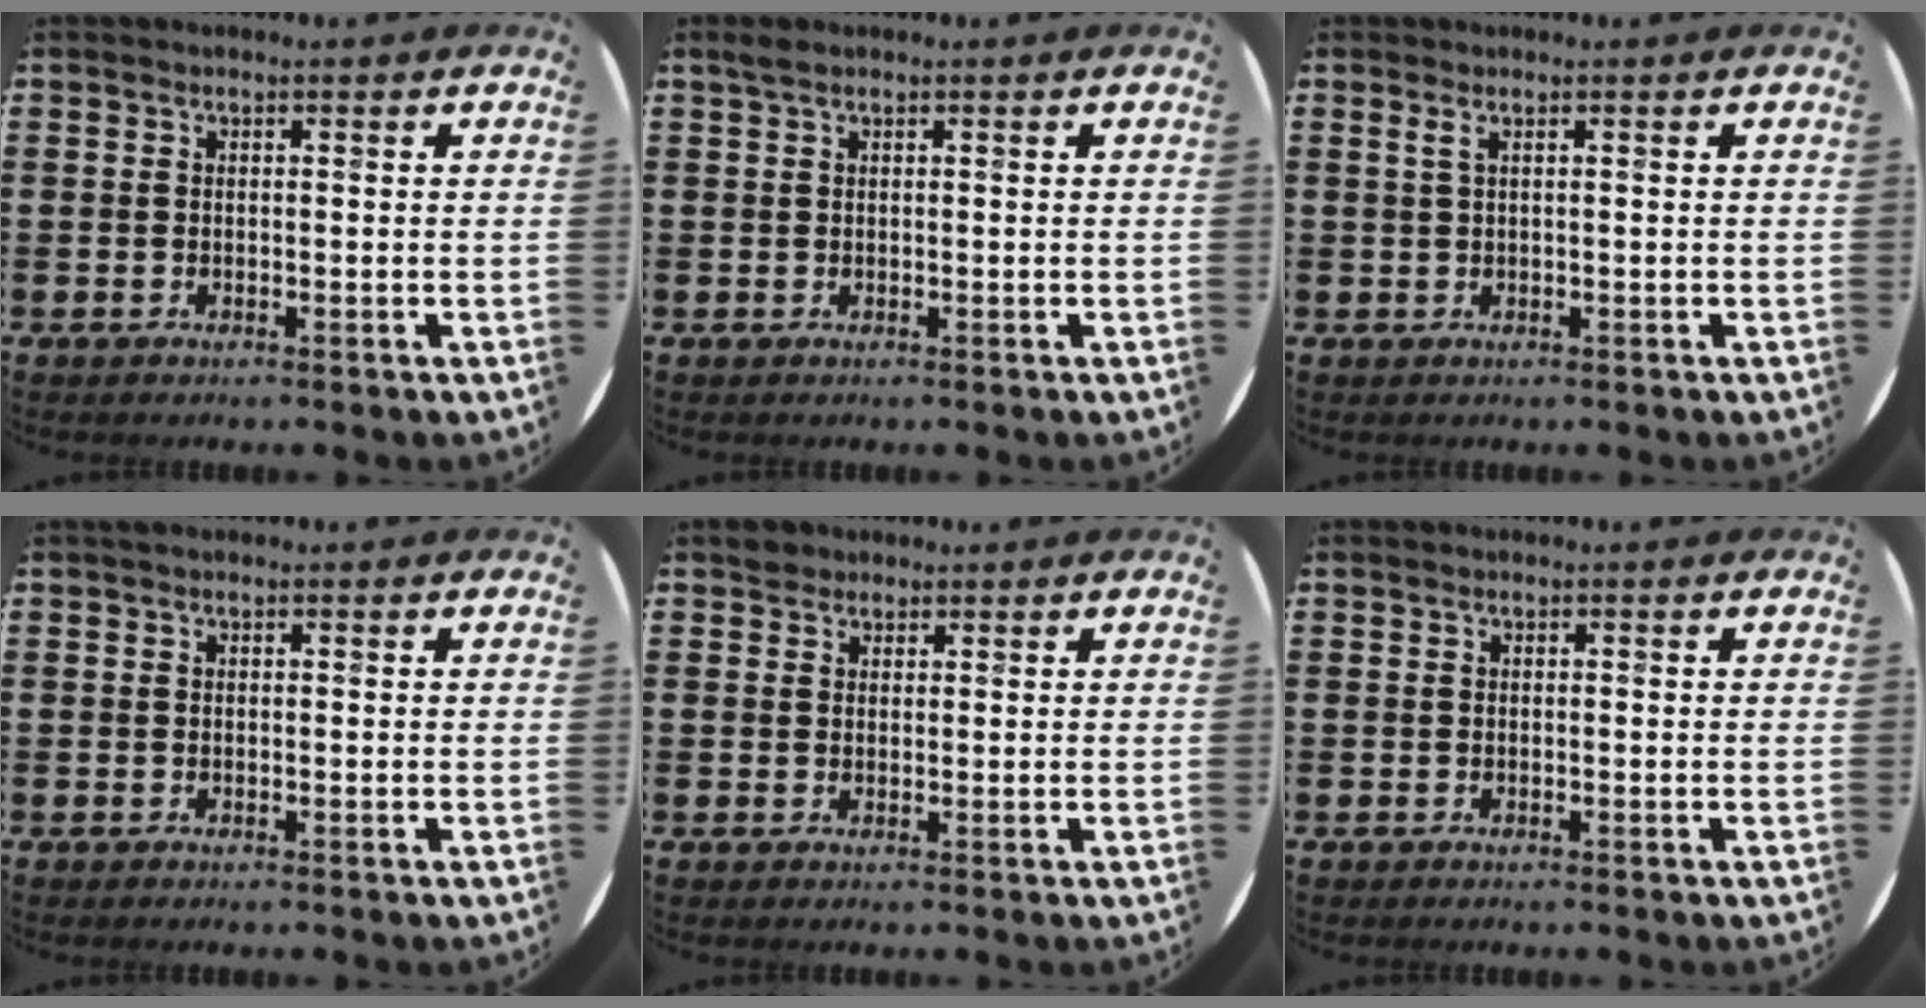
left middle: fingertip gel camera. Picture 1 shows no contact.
{"total": 0.8, "force": [0.6, 0.2, 0.5], "torque": [-0.009, 0.004, 0.010]}
{"total": 0.8, "force": [0.4, -0.1, 0.7], "torque": [-0.013, 0.000, 0.006]}
{"total": 0.0}
{"total": 1.9, "force": [1.6, 0.9, 0.1], "torque": [0.004, 0.002, 0.030]}
{"total": 0.0}